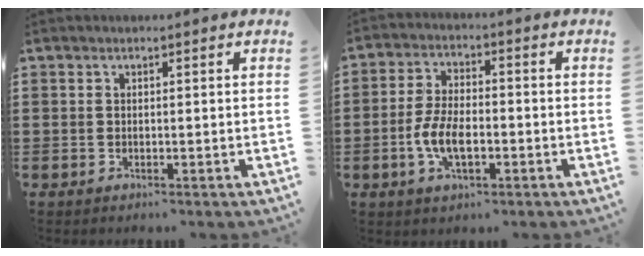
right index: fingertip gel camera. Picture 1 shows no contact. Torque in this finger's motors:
{"motor_torque": [1.00, 1.14, 0.11, 0.11]}